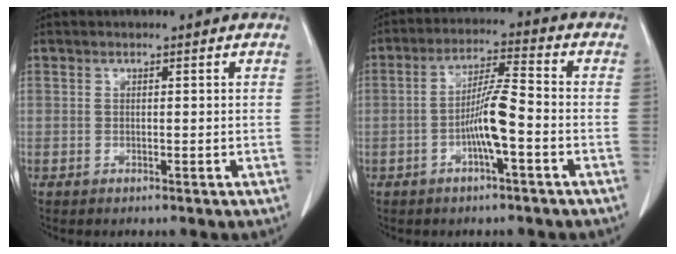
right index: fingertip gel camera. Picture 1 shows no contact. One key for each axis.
{"total": 7.6, "fx": -2.4, "fy": 0.9, "fz": 7.1, "tx": -0.144, "ty": 0.012, "tz": -0.043}